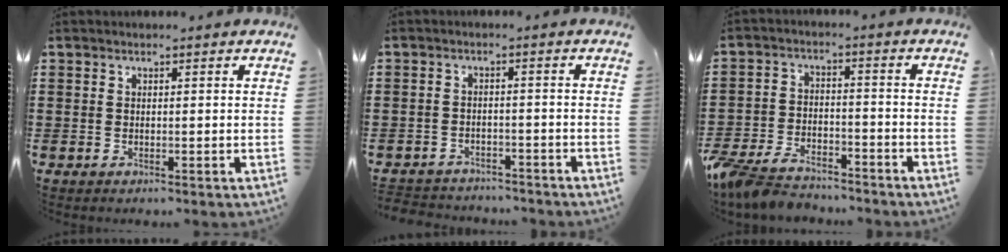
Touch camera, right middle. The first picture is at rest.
{"total": 2.9, "force": [-2.8, 0.6, -0.4], "torque": [-0.002, -0.001, -0.062]}
{"total": 6.1, "force": [-5.7, 1.7, 1.5], "torque": [-0.048, 0.004, -0.119]}